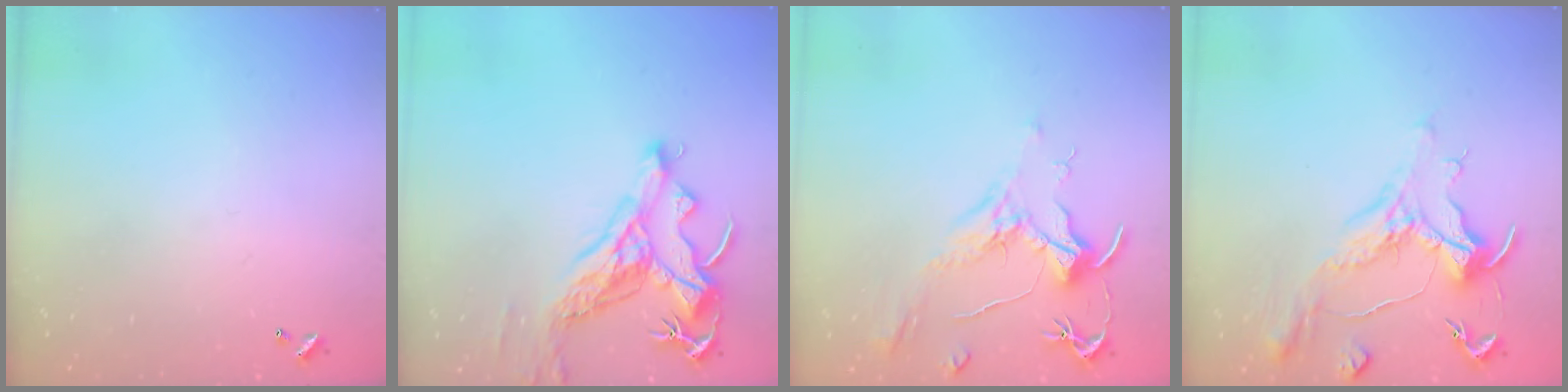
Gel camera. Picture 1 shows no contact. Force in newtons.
{"total": 8.1, "press": 8.0, "slide": 1.4}
{"total": 2.1, "press": 2.0, "slide": 0.8}
{"total": 1.6, "press": 1.5, "slide": 0.6}